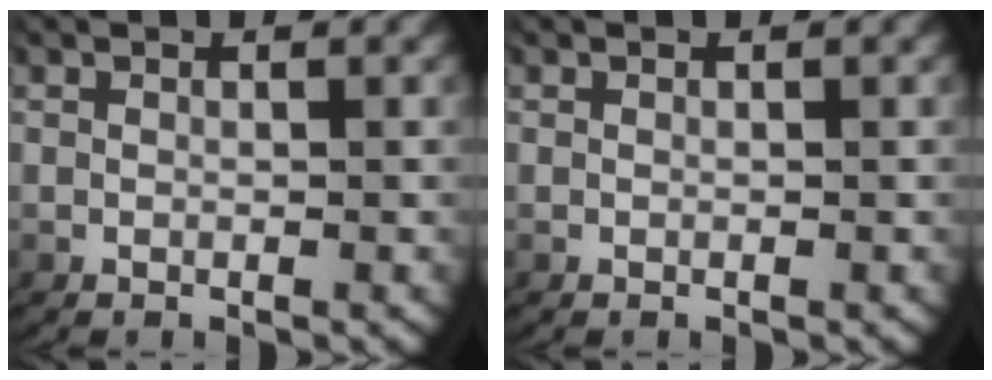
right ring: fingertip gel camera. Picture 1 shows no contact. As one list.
[{"total": 0.0}]